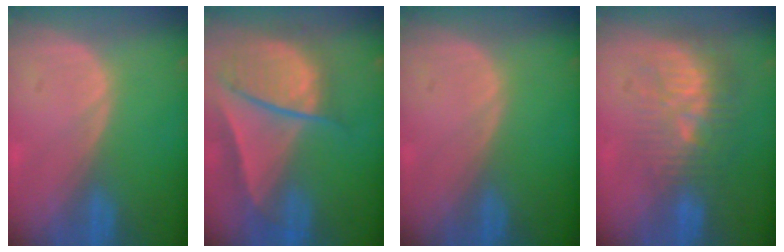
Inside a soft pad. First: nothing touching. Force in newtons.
{"total": 9.4, "press": 8.1, "slide": 4.8}
{"total": 0.0}
{"total": 10.3, "press": 8.9, "slide": 5.1}